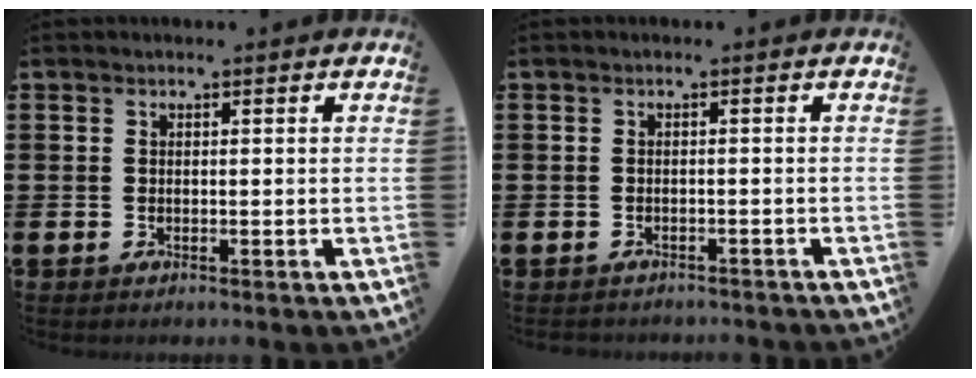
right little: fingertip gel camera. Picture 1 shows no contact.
{"total": 0.8, "force": [-0.8, 0.1, 0.0], "torque": [-0.003, -0.001, -0.016]}